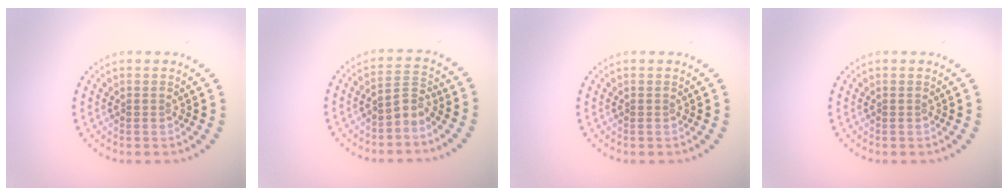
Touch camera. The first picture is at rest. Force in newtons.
{"total": 2.0, "press": 1.4, "slide": 1.5}
{"total": 0.0}
{"total": 0.0}